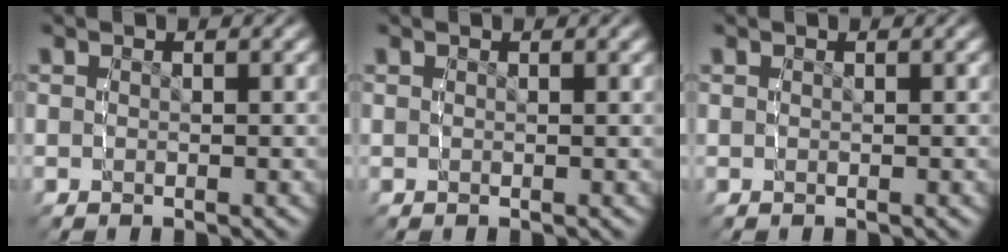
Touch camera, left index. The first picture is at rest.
{"total": 0.0}
{"total": 0.0}